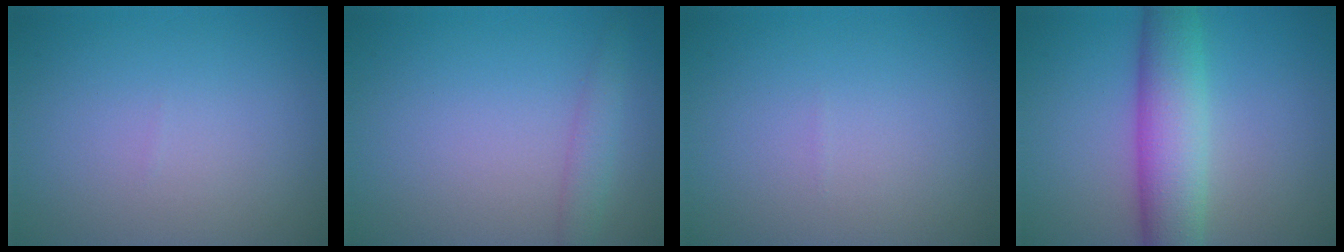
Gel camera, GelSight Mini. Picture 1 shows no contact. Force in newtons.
{"total": 1.7, "press": 1.7, "slide": 0.1}
{"total": 0.0}
{"total": 6.7, "press": 6.7, "slide": 0.3}